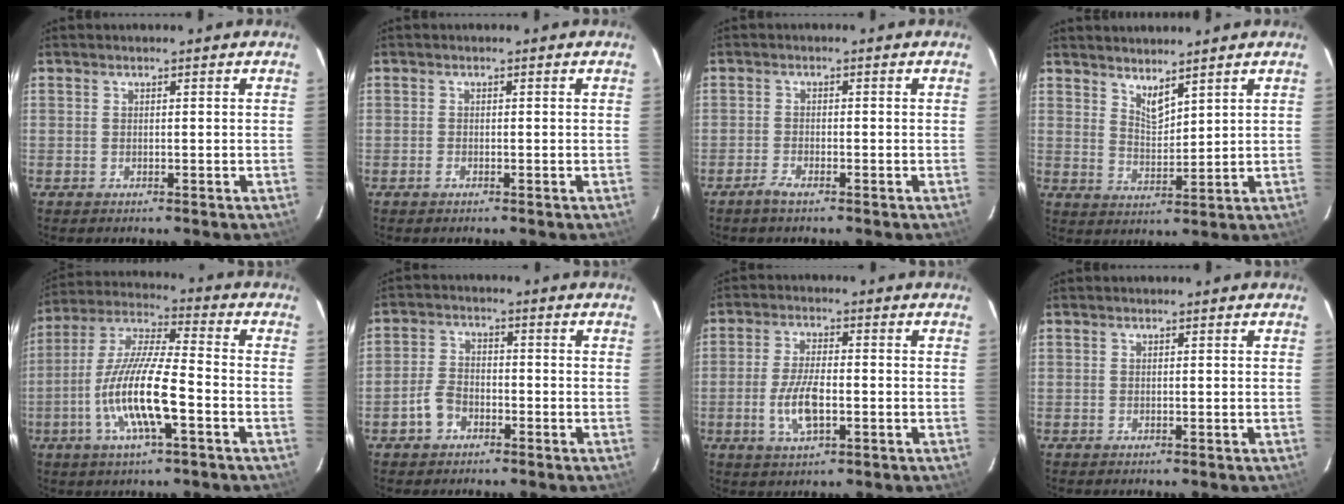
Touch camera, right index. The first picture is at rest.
{"total": 0.7, "force": [-0.5, 0.4, 0.3], "torque": [-0.005, -0.001, -0.012]}
{"total": 2.2, "force": [-1.8, 0.4, 1.2], "torque": [-0.037, -0.002, -0.038]}
{"total": 4.4, "force": [3.8, 1.0, 2.0], "torque": [-0.034, -0.009, 0.067]}
{"total": 14.4, "force": [-5.0, 2.6, 13.3], "torque": [-0.268, -0.008, -0.101]}
{"total": 4.7, "force": [-2.6, 3.3, 2.2], "torque": [-0.054, 0.014, -0.044]}
{"total": 7.6, "force": [-2.1, 2.9, 6.7], "torque": [-0.140, -0.004, -0.039]}
{"total": 0.0}